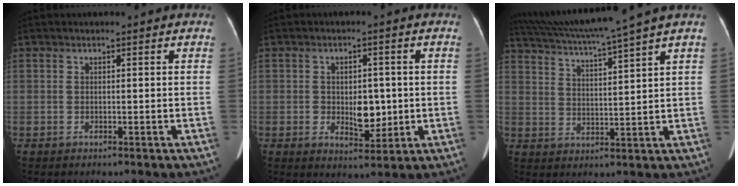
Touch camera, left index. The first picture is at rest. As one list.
[{"total": 5.0, "force": [-0.4, 3.0, 4.0], "torque": [-0.060, 0.001, 0.000]}, {"total": 12.4, "force": [10.6, -2.5, 5.9], "torque": [-0.108, -0.003, 0.168]}]